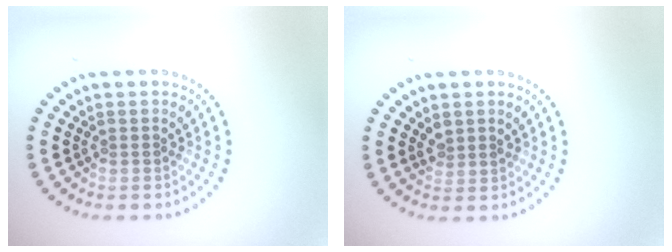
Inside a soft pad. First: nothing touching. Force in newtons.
{"total": 1.0, "press": 0.9, "slide": 0.4}